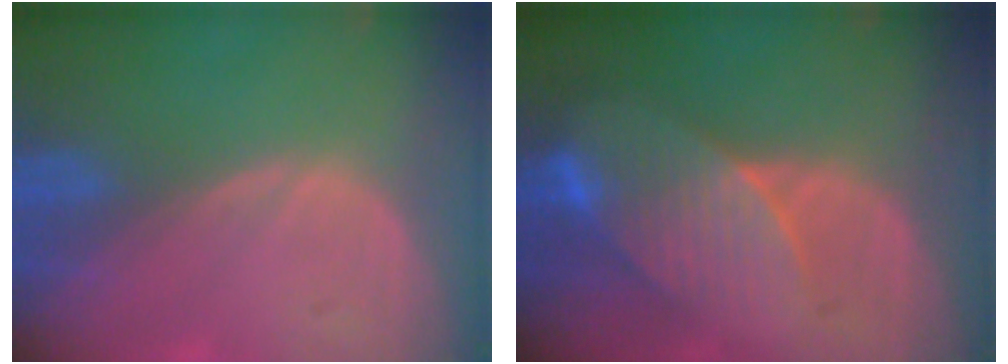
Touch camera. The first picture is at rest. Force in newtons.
{"total": 8.3, "press": 7.6, "slide": 3.4}